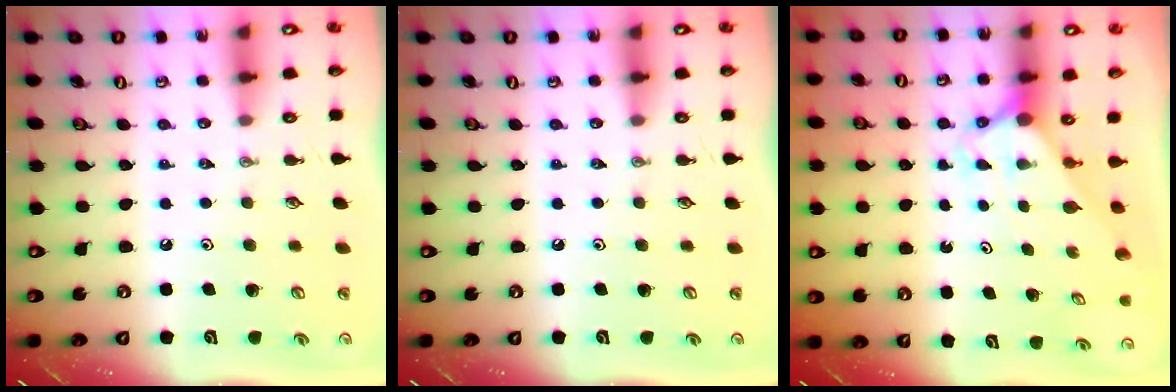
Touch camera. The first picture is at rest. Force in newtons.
{"total": 0.0}
{"total": 2.5, "press": 2.5, "slide": 0.3}